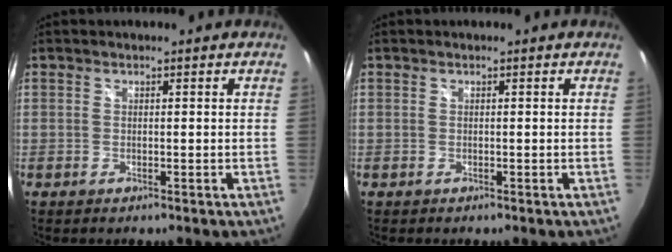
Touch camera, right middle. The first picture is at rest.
{"total": 0.0}